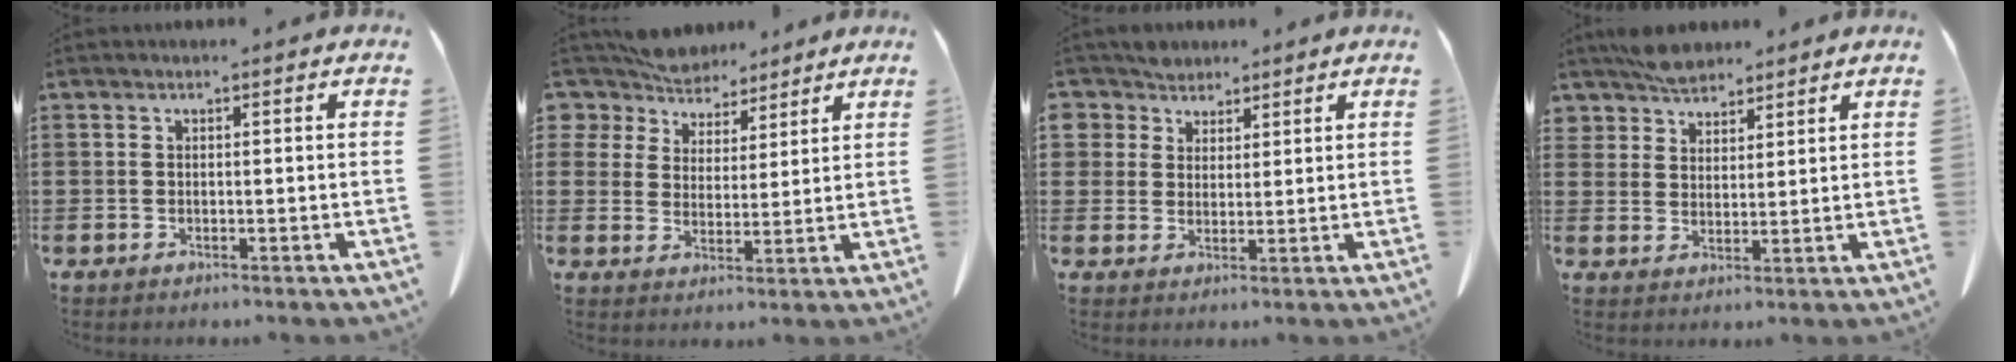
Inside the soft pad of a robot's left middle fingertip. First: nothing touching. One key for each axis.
{"total": 7.5, "fx": 6.9, "fy": 3.0, "fz": 0.2, "tx": -0.047, "ty": -0.037, "tz": 0.132}
{"total": 4.6, "fx": 3.4, "fy": 3.0, "fz": -0.1, "tx": -0.024, "ty": -0.004, "tz": 0.063}
{"total": 5.2, "fx": 4.7, "fy": 2.1, "fz": 0.6, "tx": -0.029, "ty": -0.004, "tz": 0.094}